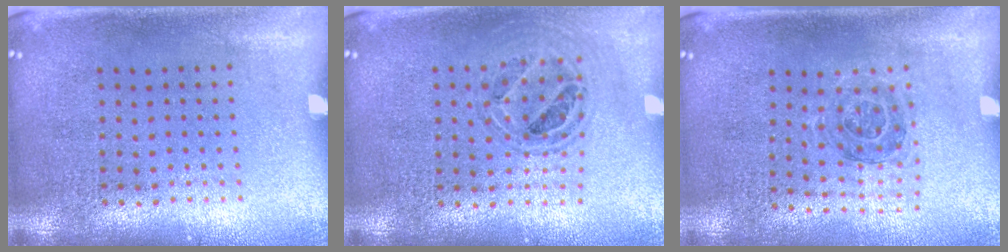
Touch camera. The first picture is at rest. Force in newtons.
{"total": 0.9, "press": 0.8, "slide": 0.2}
{"total": 1.0, "press": 1.0, "slide": 0.1}